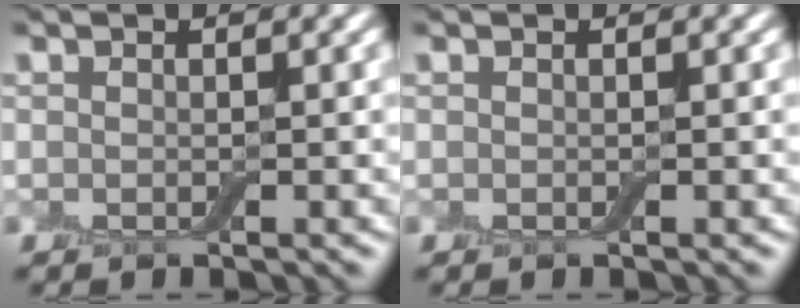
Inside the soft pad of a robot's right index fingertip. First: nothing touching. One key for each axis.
{"total": 0.0}